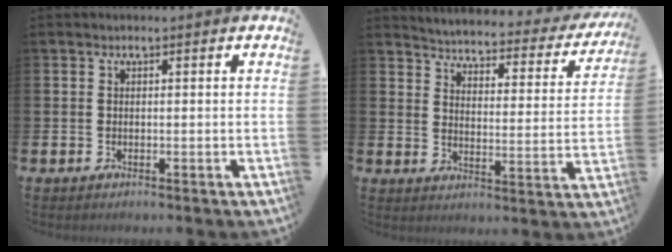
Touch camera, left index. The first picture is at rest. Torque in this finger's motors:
{"motor_torque": [0.92, -1.22, 0.40, 0.05]}